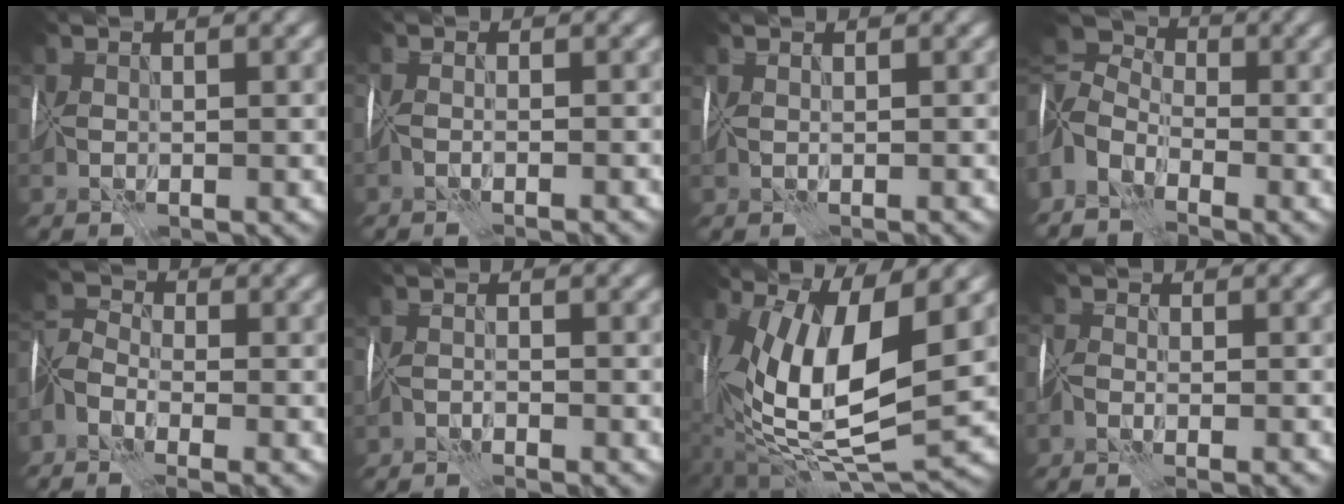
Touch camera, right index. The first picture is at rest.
{"total": 1.8, "force": [-1.4, -1.0, 0.1], "torque": [0.003, 0.010, -0.022]}
{"total": 0.9, "force": [0.2, -0.9, -0.2], "torque": [0.006, -0.002, 0.010]}
{"total": 5.5, "force": [-3.0, 3.4, 3.1], "torque": [-0.073, 0.001, -0.075]}
{"total": 7.0, "force": [-5.3, 3.0, 3.5], "torque": [-0.067, -0.012, -0.074]}
{"total": 1.7, "force": [-1.2, -1.1, -0.5], "torque": [0.012, 0.007, -0.022]}
{"total": 12.6, "force": [2.1, 4.0, 11.8], "torque": [-0.211, -0.005, 0.051]}
{"total": 3.0, "force": [-2.8, 0.5, 0.9], "torque": [-0.001, 0.005, -0.034]}